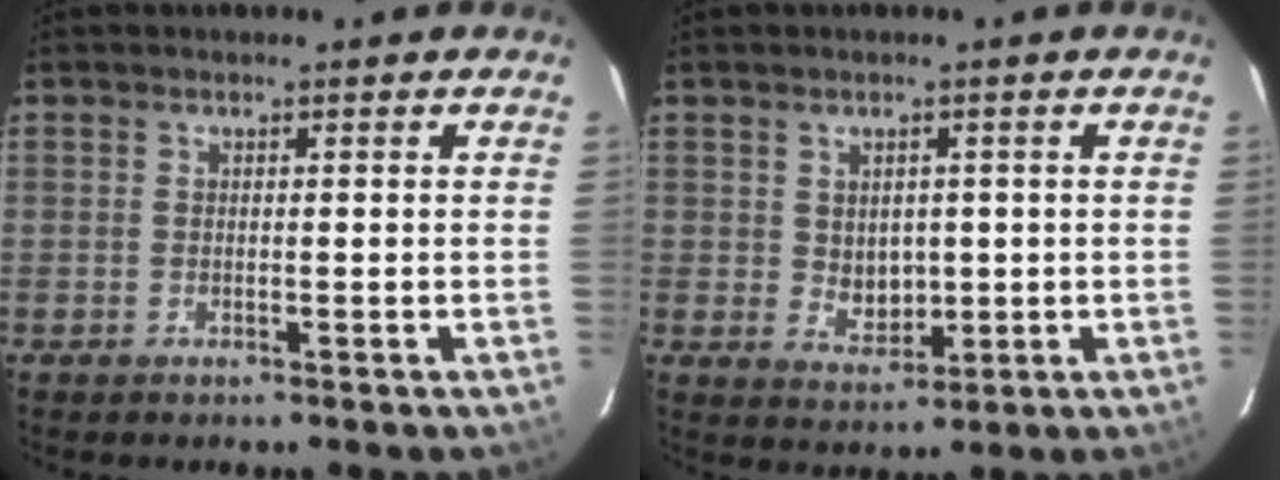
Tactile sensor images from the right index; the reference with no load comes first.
{"total": 4.7, "force": [0.4, 3.8, 2.6], "torque": [-0.041, -0.003, 0.019]}